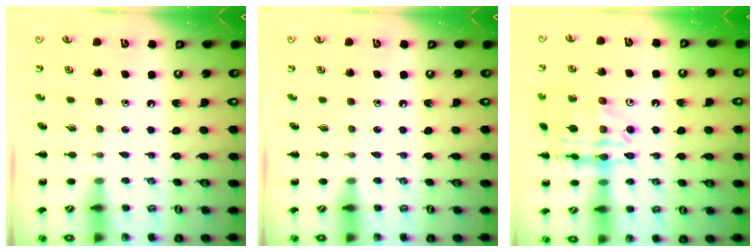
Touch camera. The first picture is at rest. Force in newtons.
{"total": 0.0}
{"total": 16.8, "press": 16.7, "slide": 1.8}